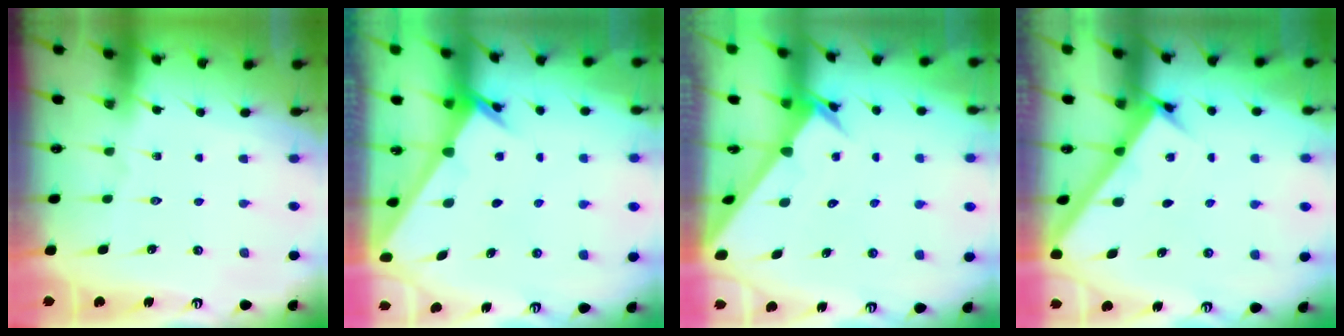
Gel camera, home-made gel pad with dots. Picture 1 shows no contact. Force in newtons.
{"total": 2.3, "press": 2.3, "slide": 0.2}
{"total": 2.9, "press": 2.9, "slide": 0.1}
{"total": 3.0, "press": 3.0, "slide": 0.2}